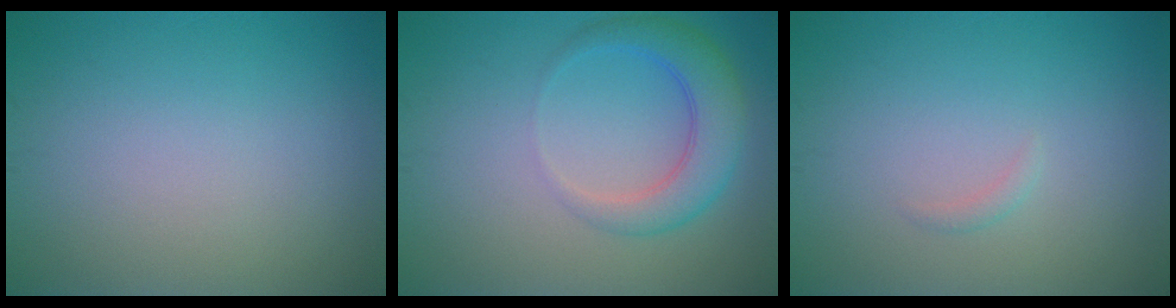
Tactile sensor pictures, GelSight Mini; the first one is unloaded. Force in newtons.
{"total": 4.1, "press": 4.1, "slide": 0.2}
{"total": 0.6, "press": 0.6, "slide": 0.0}